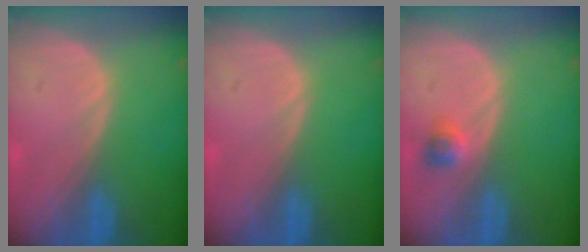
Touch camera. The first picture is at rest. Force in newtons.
{"total": 0.0}
{"total": 2.3, "press": 2.0, "slide": 1.1}